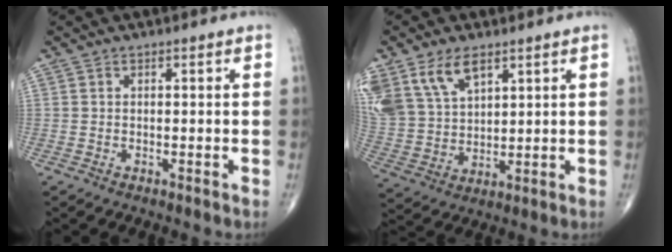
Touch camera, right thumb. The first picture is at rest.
{"total": 13.6, "force": [7.7, 7.9, 7.9], "torque": [-0.156, -0.014, 0.164]}